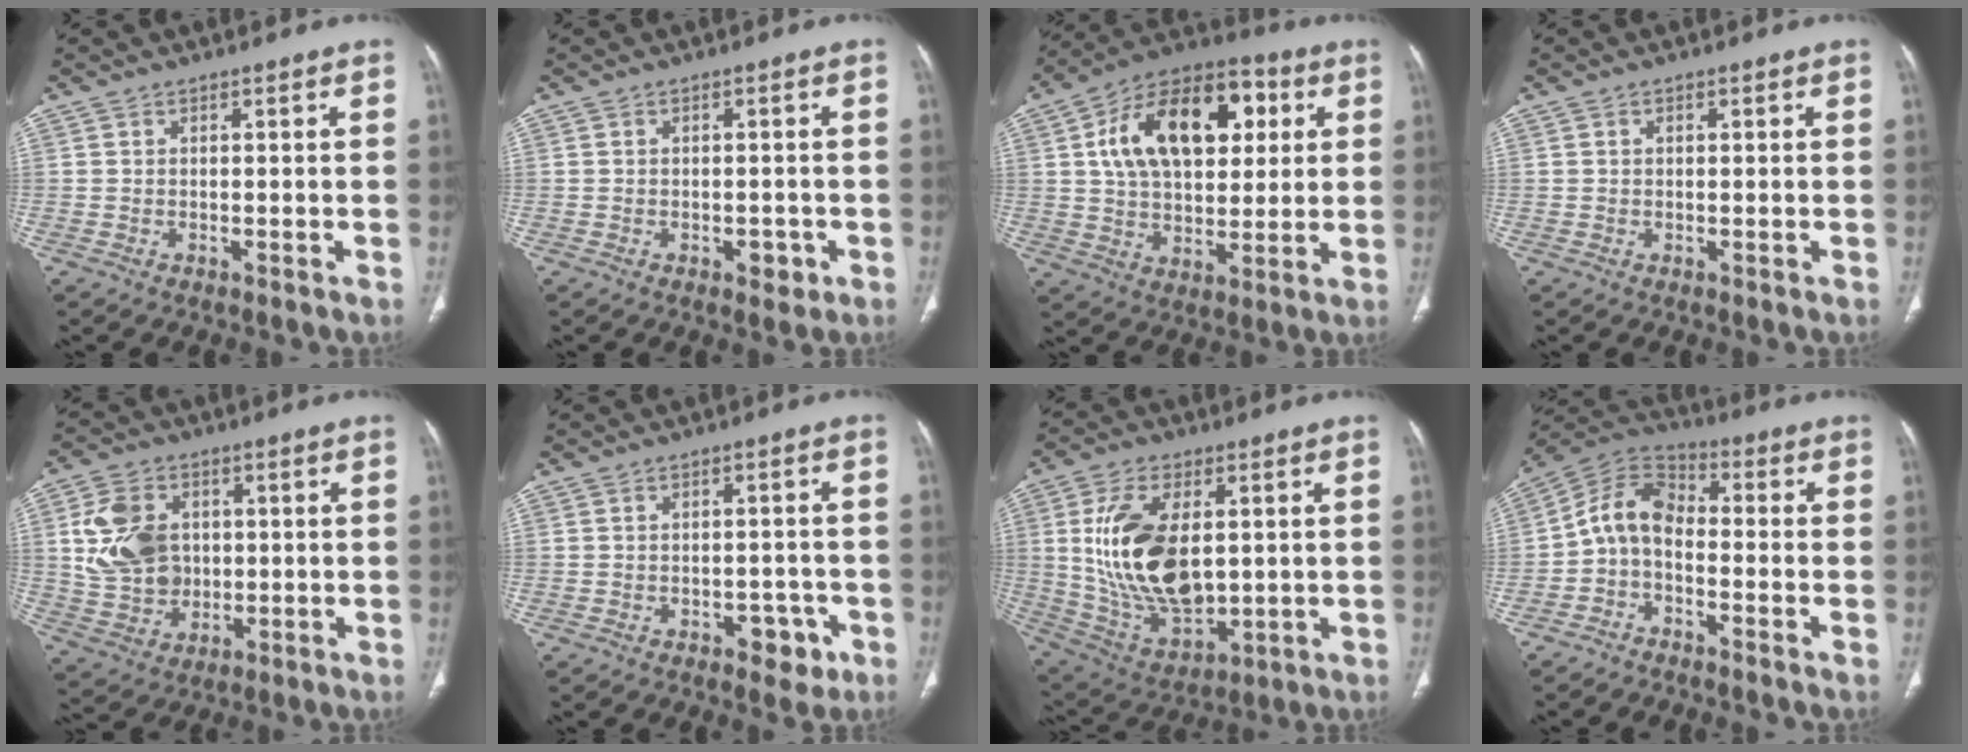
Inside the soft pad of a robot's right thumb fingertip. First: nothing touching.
{"total": 2.5, "force": [-1.0, 1.6, 1.6], "torque": [-0.012, 0.003, -0.009]}
{"total": 22.2, "force": [5.9, 13.4, 16.7], "torque": [-0.241, 0.011, 0.091]}
{"total": 0.7, "force": [0.2, 0.4, 0.5], "torque": [-0.009, 0.003, 0.004]}
{"total": 12.6, "force": [1.9, 9.9, 7.5], "torque": [-0.119, -0.001, 0.044]}
{"total": 4.5, "force": [-2.3, 2.8, 2.7], "torque": [-0.013, 0.016, -0.026]}
{"total": 19.5, "force": [2.3, 10.9, 16.0], "torque": [-0.291, -0.015, 0.061]}
{"total": 8.5, "force": [-2.1, 5.5, 6.1], "torque": [-0.103, 0.046, -0.057]}